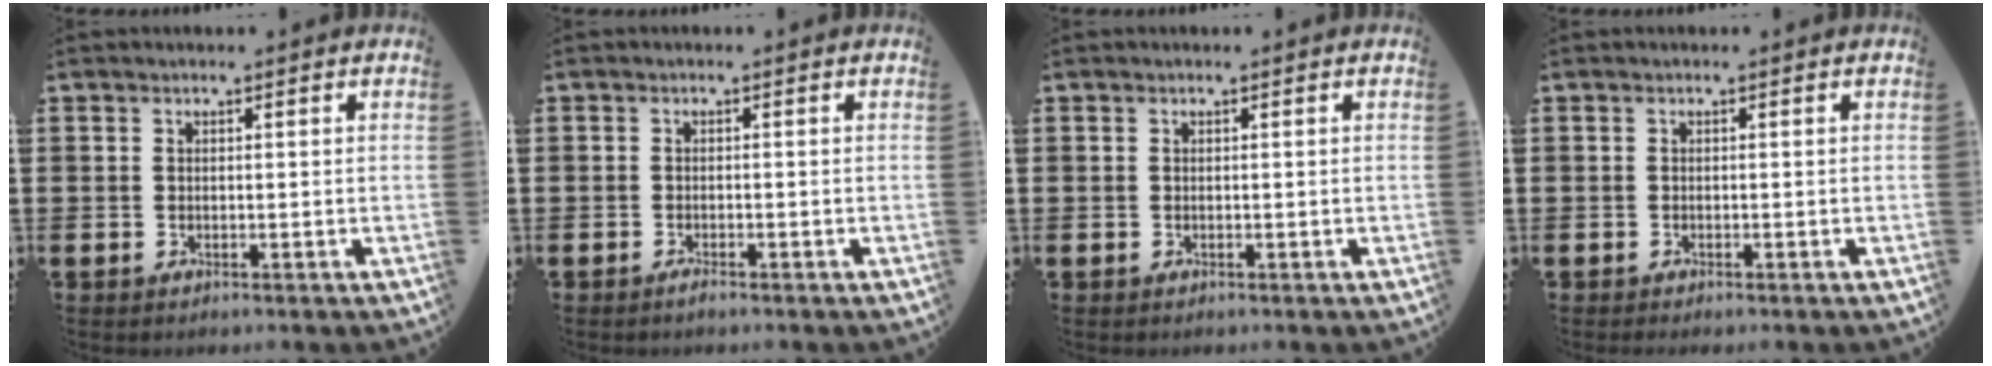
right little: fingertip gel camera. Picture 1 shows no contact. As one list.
[{"total": 0.7, "force": [-0.6, 0.1, 0.5], "torque": [-0.010, -0.003, -0.010]}, {"total": 0.0}, {"total": 0.0}]